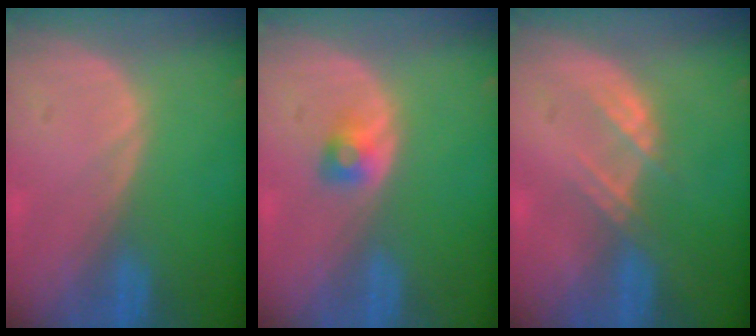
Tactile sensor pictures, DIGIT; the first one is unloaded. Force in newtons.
{"total": 2.2, "press": 2.1, "slide": 0.3}
{"total": 2.7, "press": 2.7, "slide": 0.3}